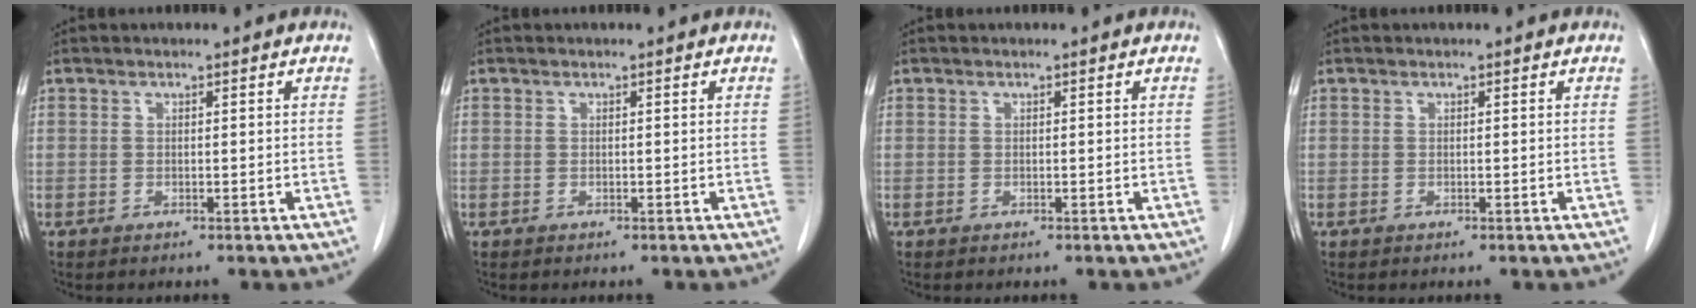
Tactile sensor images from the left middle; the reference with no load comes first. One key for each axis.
{"total": 0.0}
{"total": 0.0}
{"total": 0.0}